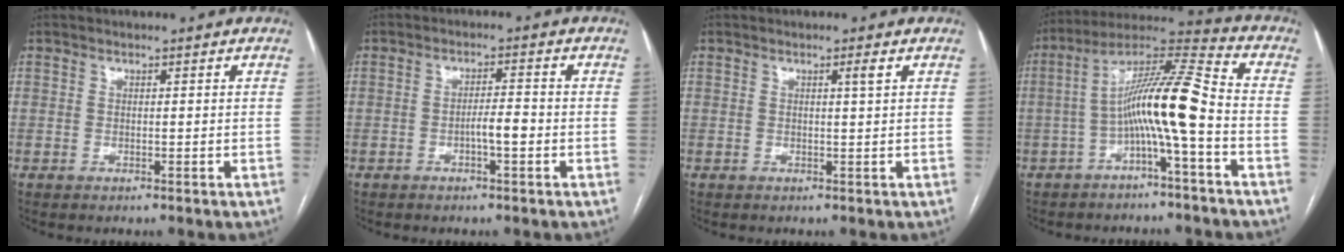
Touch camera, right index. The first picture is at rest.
{"total": 3.2, "force": [-1.1, 0.4, 3.0], "torque": [-0.047, 0.003, -0.019]}
{"total": 1.2, "force": [0.5, -0.3, 1.0], "torque": [-0.019, -0.001, 0.009]}
{"total": 12.0, "force": [-2.8, -0.1, 11.7], "torque": [-0.207, 0.030, -0.056]}